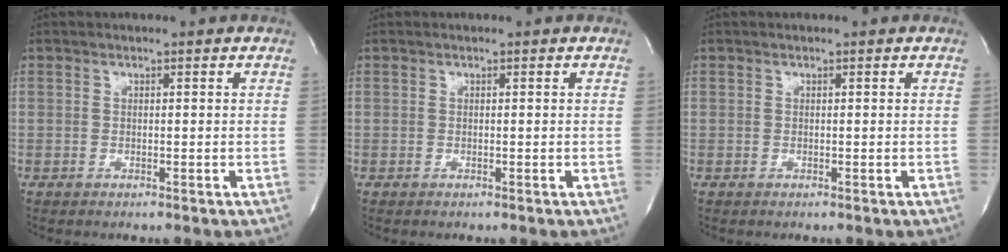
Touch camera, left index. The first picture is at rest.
{"total": 0.0}
{"total": 0.0}